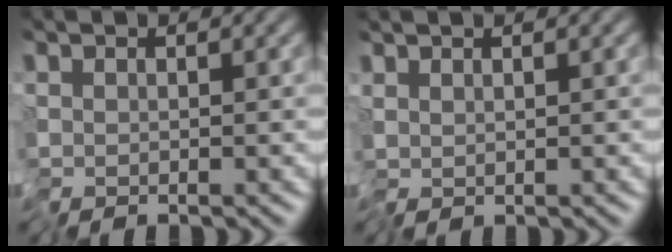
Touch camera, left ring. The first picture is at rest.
{"total": 0.6, "force": [0.3, 0.1, 0.6], "torque": [-0.005, 0.004, 0.006]}